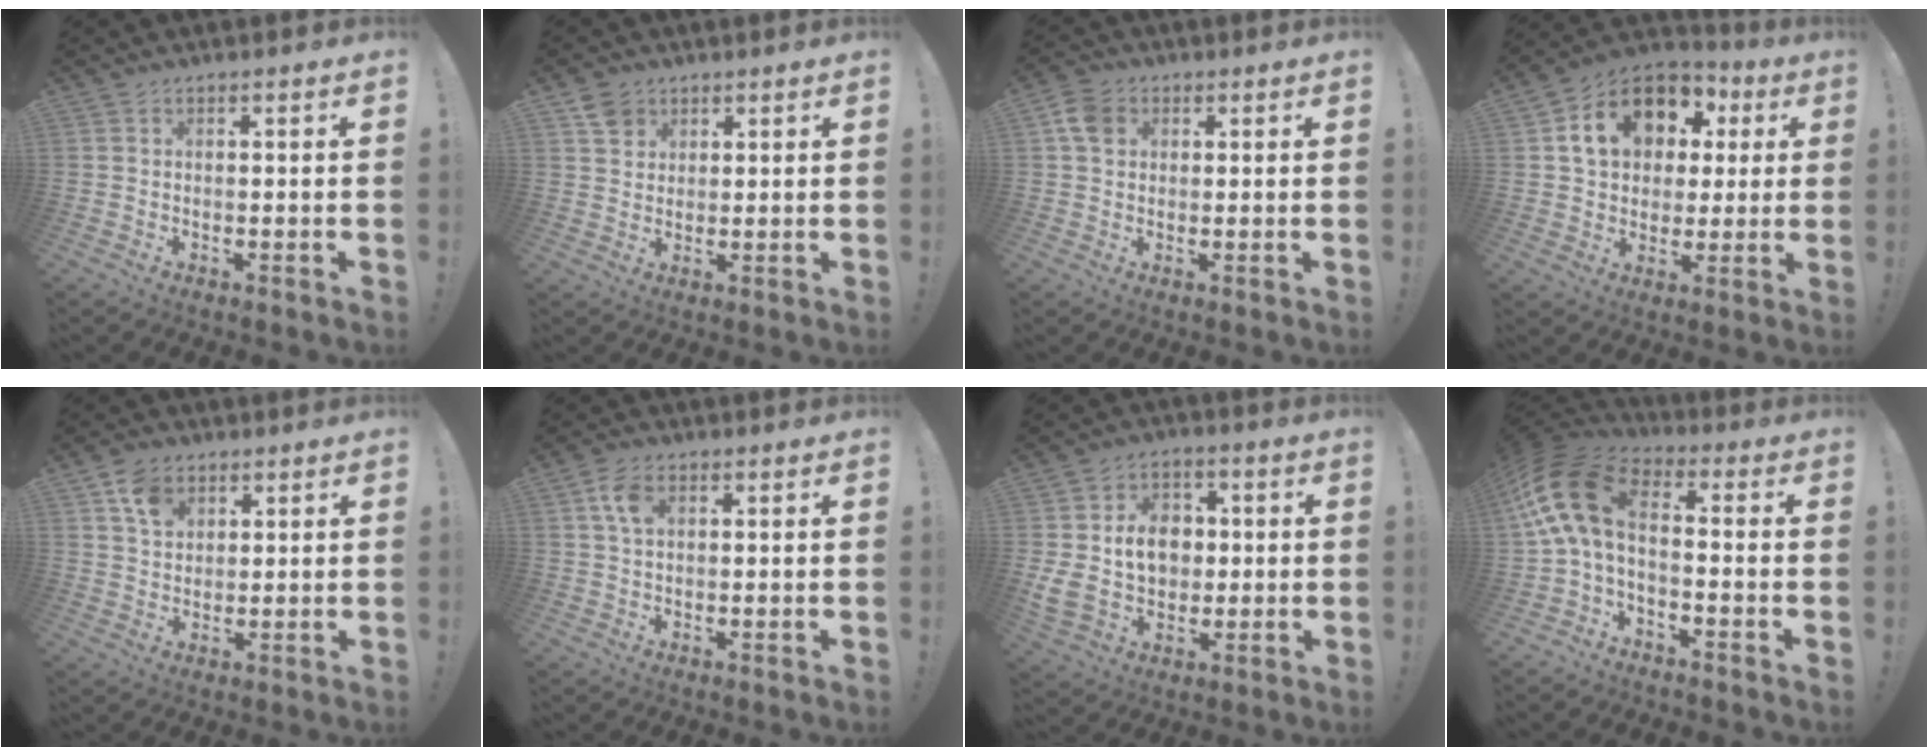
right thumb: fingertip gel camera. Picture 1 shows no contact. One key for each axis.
{"total": 5.2, "fx": 3.3, "fy": 4.0, "fz": 0.9, "tx": -0.011, "ty": -0.014, "tz": 0.062}
{"total": 6.3, "fx": 1.9, "fy": 4.9, "fz": 3.4, "tx": -0.064, "ty": 0.010, "tz": 0.040}
{"total": 16.4, "fx": 5.4, "fy": 12.5, "fz": 9.2, "tx": -0.142, "ty": -0.007, "tz": 0.110}
{"total": 7.2, "fx": 3.9, "fy": 5.2, "fz": 3.1, "tx": -0.052, "ty": -0.008, "tz": 0.074}
{"total": 5.7, "fx": 2.0, "fy": 3.6, "fz": 4.0, "tx": -0.072, "ty": 0.006, "tz": 0.038}
{"total": 13.3, "fx": 1.2, "fy": 10.9, "fz": 7.5, "tx": -0.126, "ty": -0.001, "tz": 0.029}
{"total": 13.5, "fx": 1.6, "fy": 7.7, "fz": 11.0, "tx": -0.222, "ty": 0.009, "tz": 0.037}